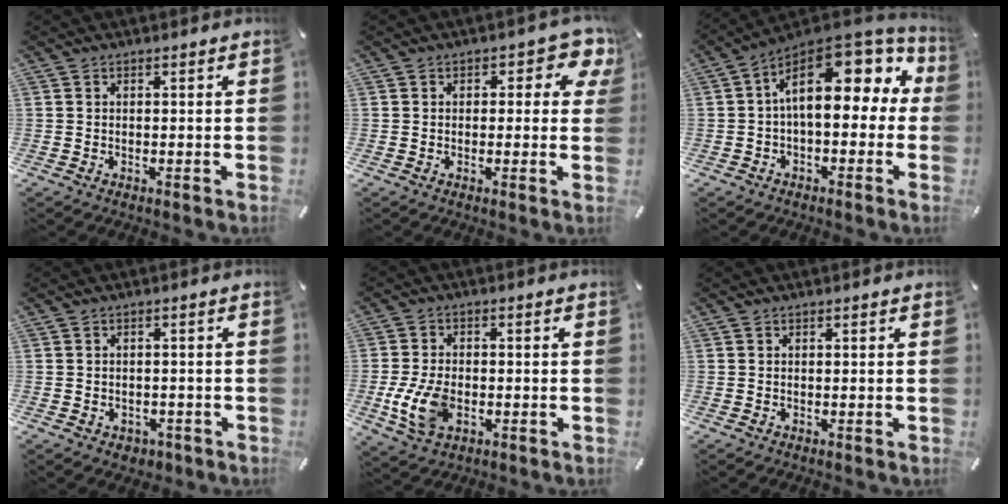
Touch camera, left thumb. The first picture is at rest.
{"total": 5.0, "force": [1.7, 3.0, 3.6], "torque": [-0.035, -0.004, 0.023]}
{"total": 17.1, "force": [5.2, 9.1, 13.6], "torque": [-0.219, -0.035, 0.089]}
{"total": 2.3, "force": [-0.9, 2.0, 0.8], "torque": [-0.013, 0.005, -0.019]}
{"total": 9.5, "force": [-2.3, 6.2, 6.8], "torque": [-0.152, 0.003, -0.039]}
{"total": 0.0}